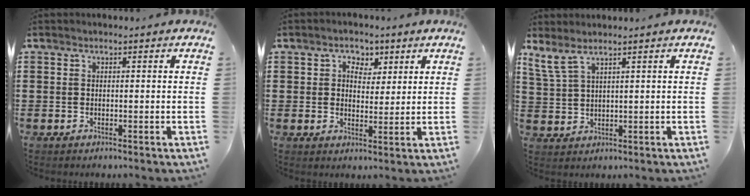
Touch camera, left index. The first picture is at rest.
{"total": 3.6, "force": [1.8, 2.8, 1.3], "torque": [-0.025, 0.008, 0.027]}
{"total": 3.9, "force": [2.5, 1.1, 2.8], "torque": [-0.069, -0.001, 0.044]}